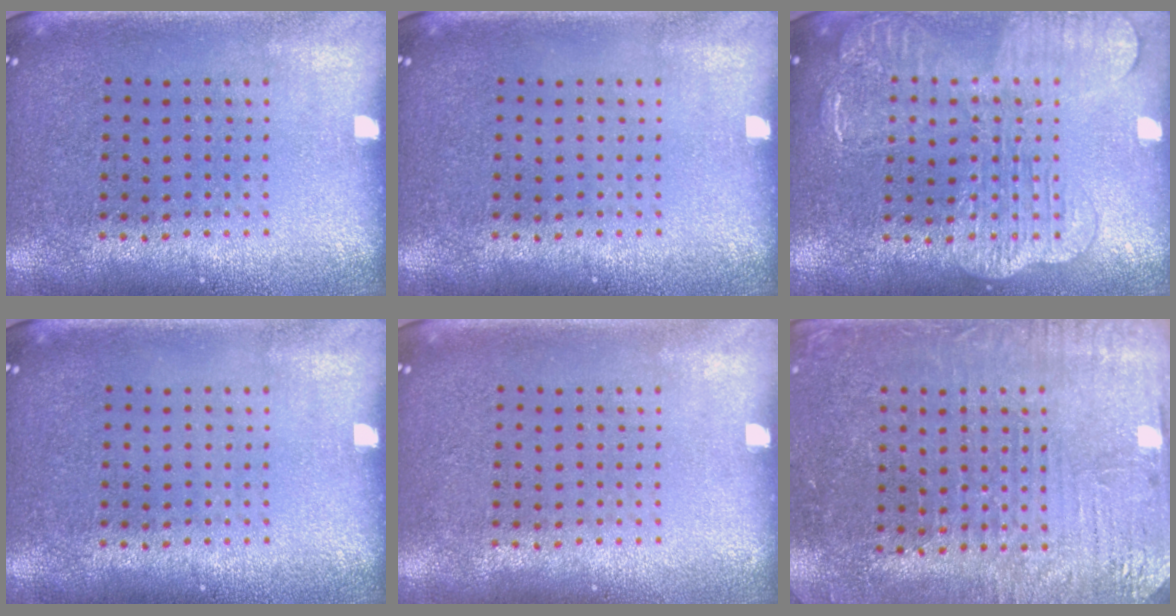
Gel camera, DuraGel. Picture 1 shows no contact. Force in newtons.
{"total": 0.0}
{"total": 2.6, "press": 2.6, "slide": 0.3}
{"total": 0.0}
{"total": 0.0}
{"total": 3.2, "press": 3.1, "slide": 0.5}